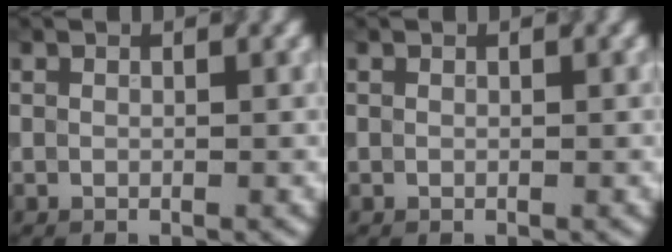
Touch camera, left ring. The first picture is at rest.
{"total": 0.0}